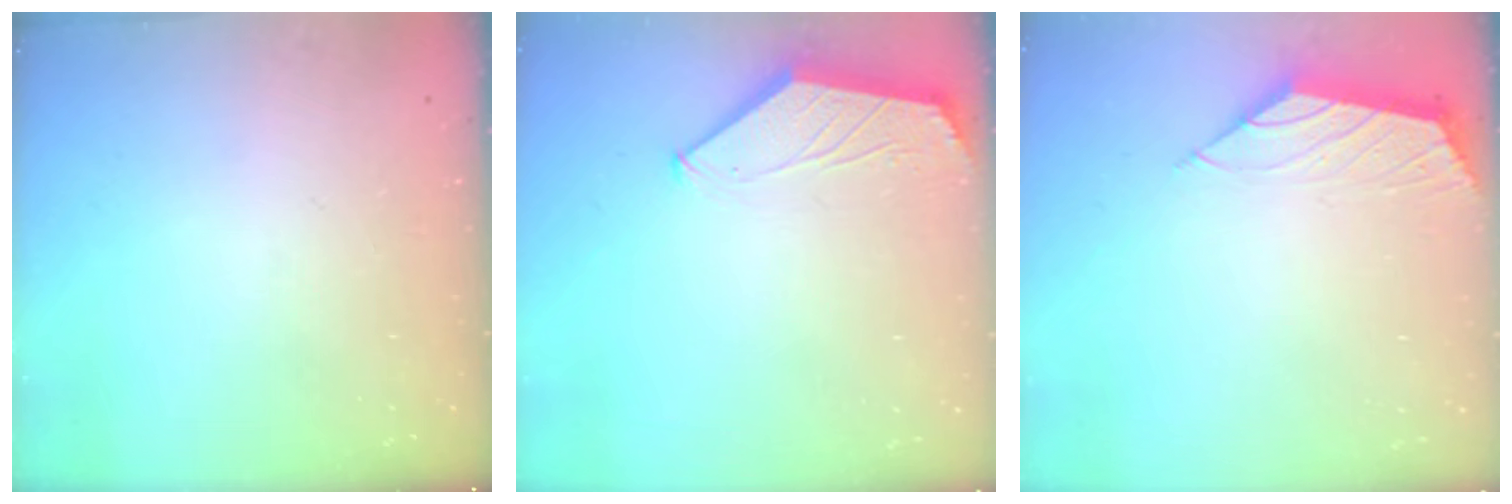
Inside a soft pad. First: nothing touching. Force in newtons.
{"total": 1.7, "press": 1.6, "slide": 0.4}
{"total": 1.6, "press": 1.5, "slide": 0.5}